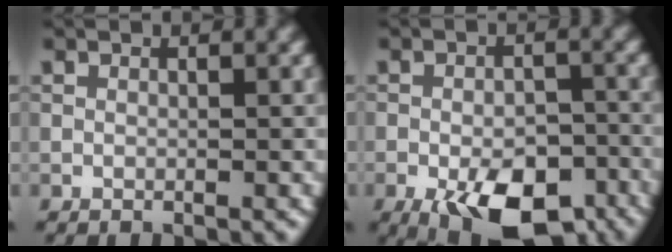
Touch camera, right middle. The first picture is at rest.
{"total": 9.7, "force": [-5.3, 4.4, 6.8], "torque": [-0.108, -0.016, -0.072]}